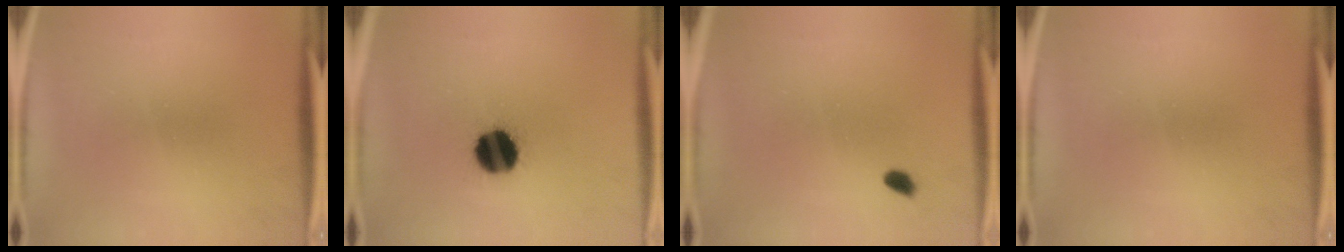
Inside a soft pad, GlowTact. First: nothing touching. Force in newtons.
{"total": 12.2}
{"total": 1.5}
{"total": 0.0}